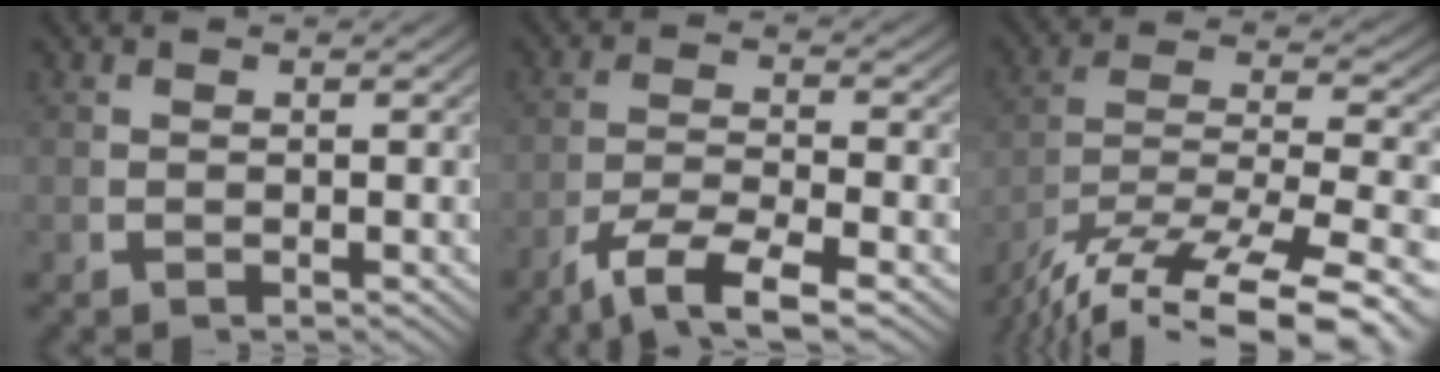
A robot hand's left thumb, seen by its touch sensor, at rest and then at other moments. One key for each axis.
{"total": 5.2, "fx": -2.5, "fy": 2.2, "fz": 4.0, "tx": -0.079, "ty": -0.011, "tz": -0.037}
{"total": 11.0, "fx": -4.3, "fy": 6.3, "fz": 7.9, "tx": -0.178, "ty": -0.052, "tz": -0.037}